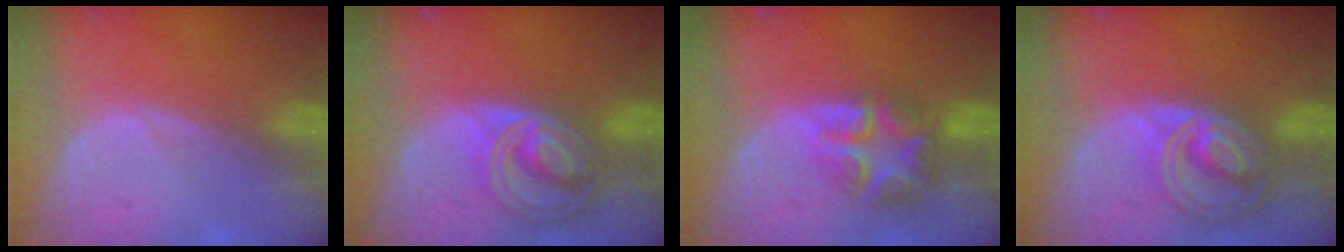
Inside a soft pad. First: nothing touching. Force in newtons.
{"total": 8.5, "press": 7.3, "slide": 4.3}
{"total": 7.8, "press": 6.8, "slide": 3.9}
{"total": 8.5, "press": 7.3, "slide": 4.4}